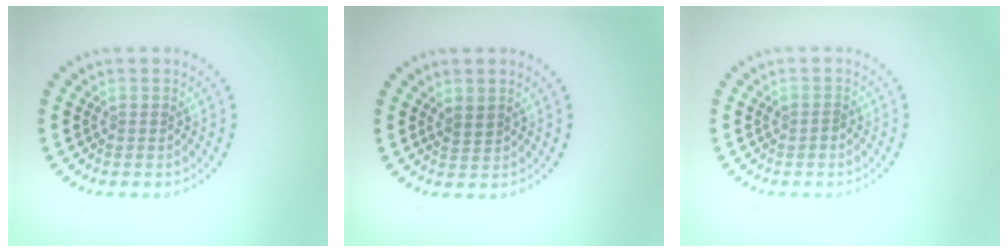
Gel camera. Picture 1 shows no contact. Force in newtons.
{"total": 1.3, "press": 1.1, "slide": 0.7}
{"total": 0.6, "press": 0.6, "slide": 0.3}